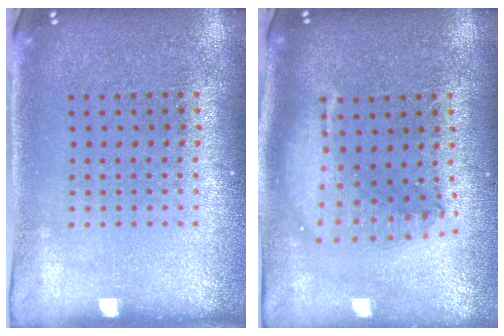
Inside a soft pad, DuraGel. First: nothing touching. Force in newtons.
{"total": 1.9, "press": 1.5, "slide": 1.1}